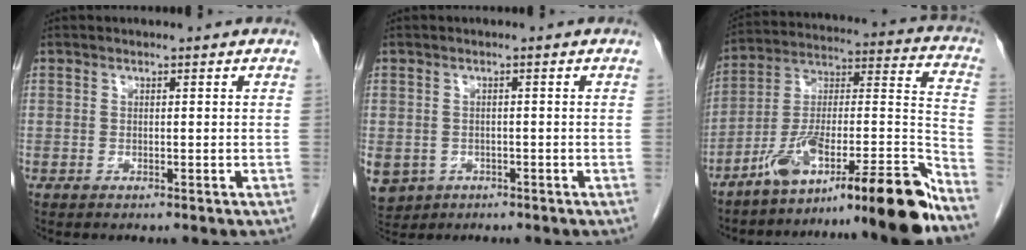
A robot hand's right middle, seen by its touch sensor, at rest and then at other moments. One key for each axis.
{"total": 8.5, "fx": -3.6, "fy": 7.2, "fz": 2.8, "tx": -0.087, "ty": -0.001, "tz": -0.049}
{"total": 22.5, "fx": -16.8, "fy": 0.6, "fz": 15.0, "tx": -0.202, "ty": 0.016, "tz": -0.281}